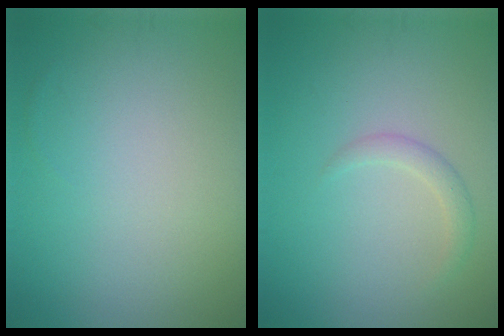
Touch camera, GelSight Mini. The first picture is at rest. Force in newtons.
{"total": 1.5, "press": 1.5, "slide": 0.1}